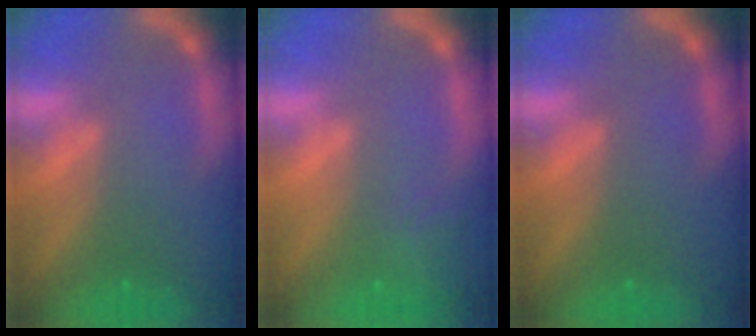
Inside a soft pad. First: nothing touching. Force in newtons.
{"total": 2.9}
{"total": 0.0}